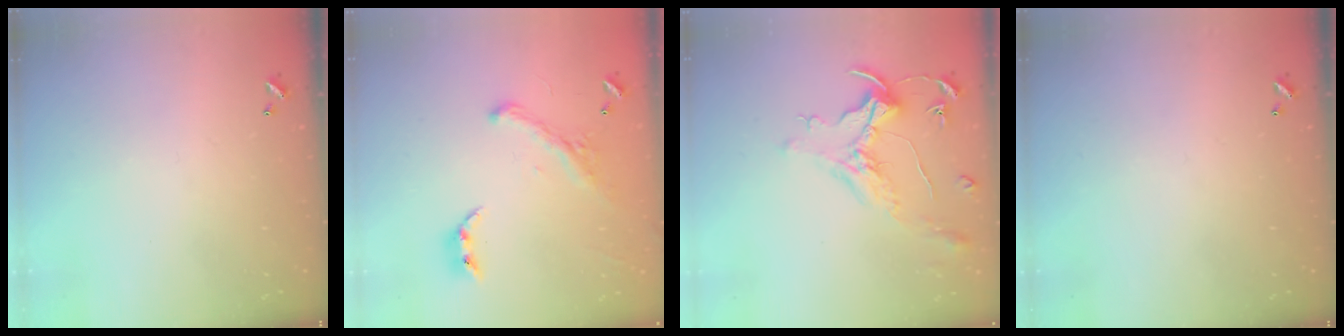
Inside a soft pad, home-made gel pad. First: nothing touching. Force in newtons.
{"total": 2.6, "press": 2.3, "slide": 1.3}
{"total": 1.6, "press": 1.4, "slide": 0.7}
{"total": 0.0}